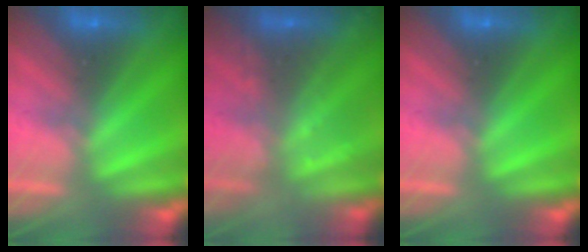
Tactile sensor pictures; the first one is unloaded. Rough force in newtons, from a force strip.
{"total": 2.2}
{"total": 0.0}